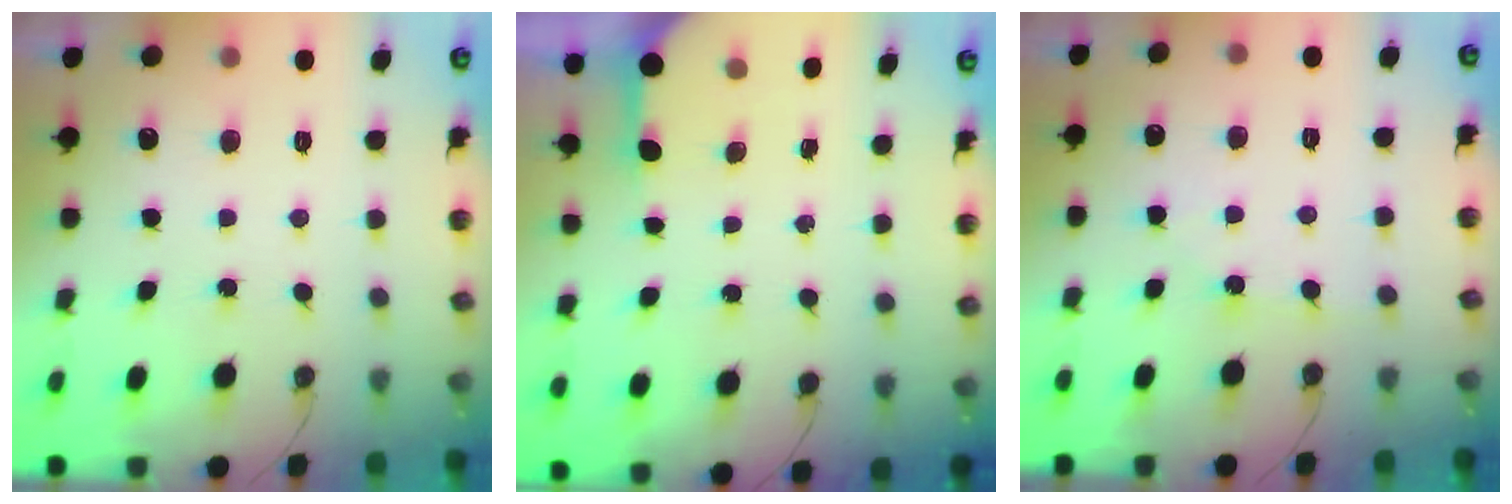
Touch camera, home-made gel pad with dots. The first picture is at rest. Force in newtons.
{"total": 3.4, "press": 3.4, "slide": 0.4}
{"total": 4.1, "press": 4.0, "slide": 0.7}